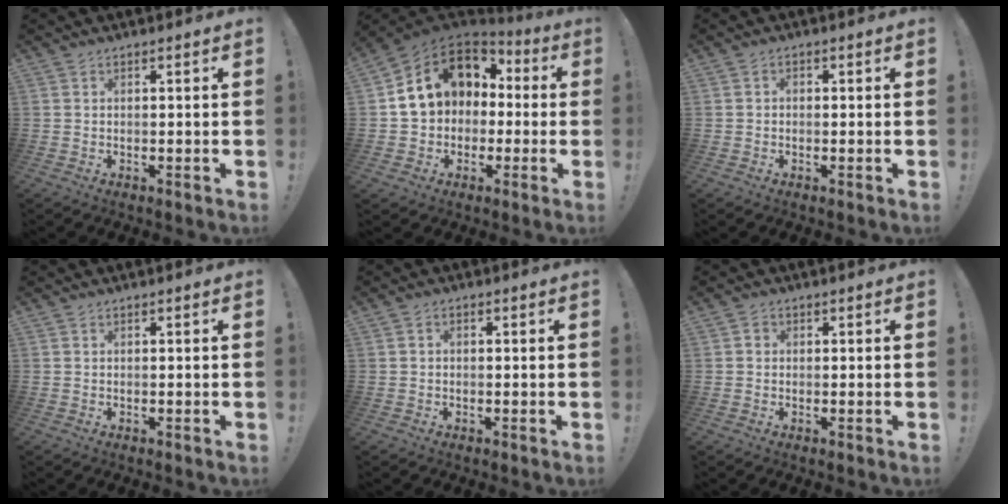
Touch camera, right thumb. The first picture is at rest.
{"total": 13.4, "force": [3.6, 10.9, 6.8], "torque": [-0.104, -0.006, 0.081]}
{"total": 1.0, "force": [-0.7, 0.5, 0.4], "torque": [-0.011, 0.005, -0.012]}
{"total": 0.0}
{"total": 1.0, "force": [-0.6, 0.5, 0.6], "torque": [-0.013, 0.005, -0.010]}
{"total": 1.2, "force": [-0.1, 1.1, 0.6], "torque": [-0.005, 0.003, -0.004]}